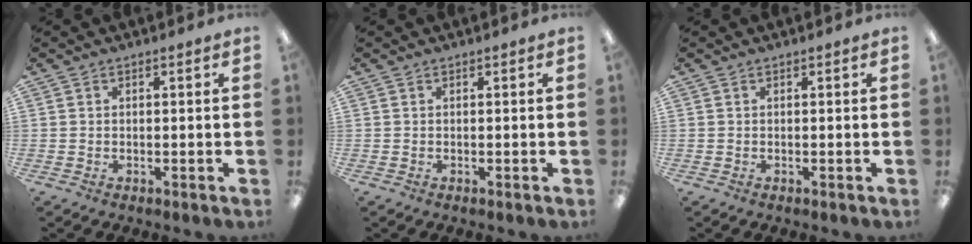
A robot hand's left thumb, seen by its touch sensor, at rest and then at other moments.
{"total": 0.0}
{"total": 0.0}